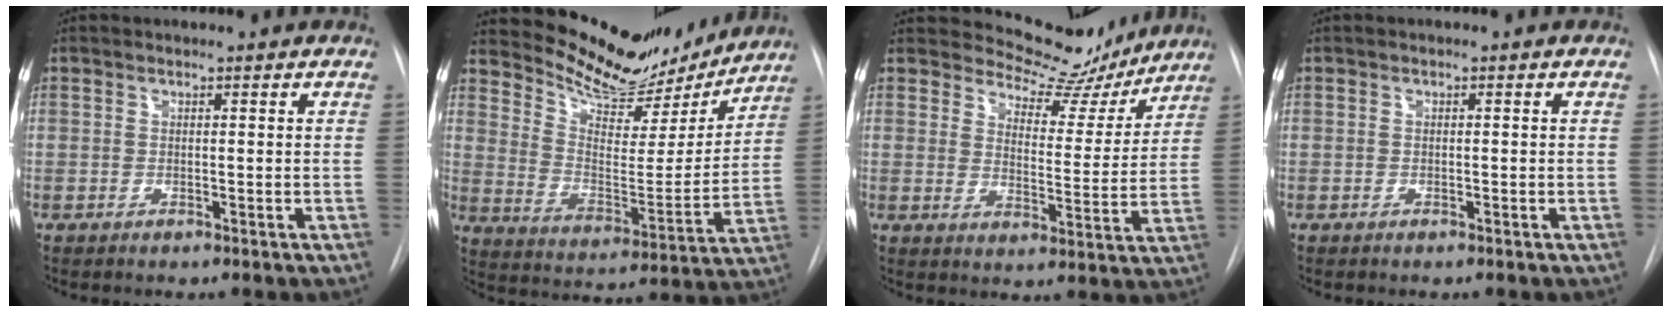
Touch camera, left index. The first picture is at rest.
{"total": 16.2, "force": [15.2, 4.3, 3.6], "torque": [-0.059, -0.032, 0.226]}
{"total": 10.5, "force": [9.9, 3.3, 1.4], "torque": [-0.013, -0.026, 0.125]}
{"total": 0.0}